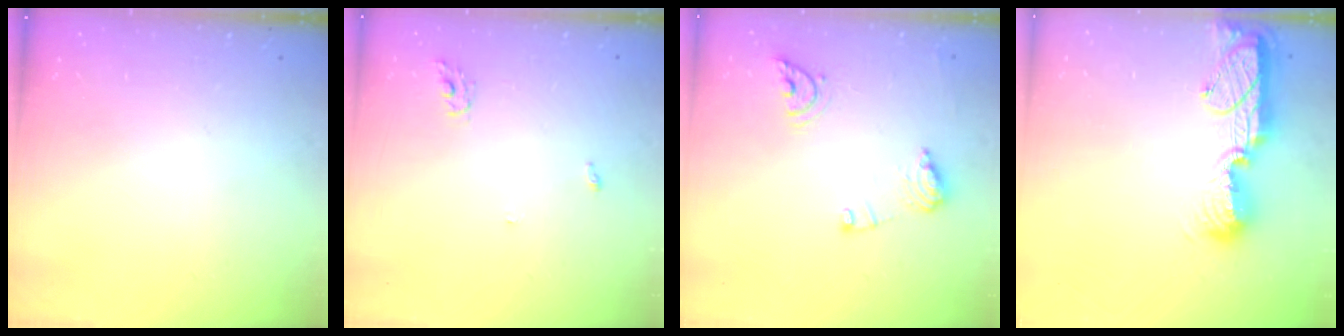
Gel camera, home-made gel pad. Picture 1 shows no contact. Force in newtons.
{"total": 3.3, "press": 3.3, "slide": 0.2}
{"total": 10.3, "press": 10.2, "slide": 1.1}
{"total": 12.5, "press": 12.4, "slide": 1.0}